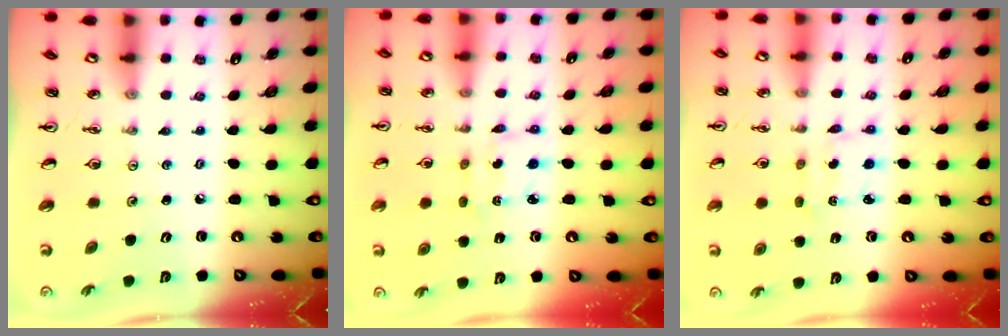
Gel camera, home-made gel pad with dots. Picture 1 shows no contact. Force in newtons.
{"total": 2.3, "press": 2.3, "slide": 0.3}
{"total": 2.2, "press": 2.0, "slide": 0.8}